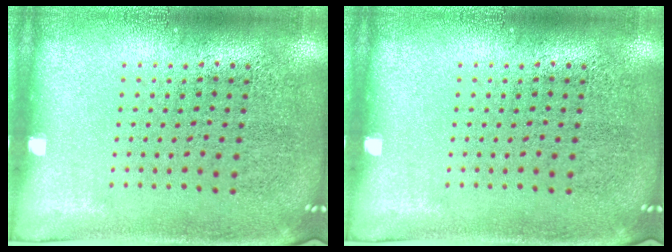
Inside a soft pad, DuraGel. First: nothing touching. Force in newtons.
{"total": 0.0}